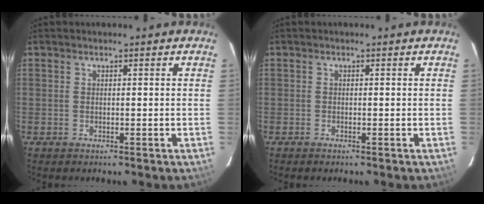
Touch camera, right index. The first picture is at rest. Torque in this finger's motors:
{"motor_torque": [0.02, 0.02, 0.08, 0.00]}